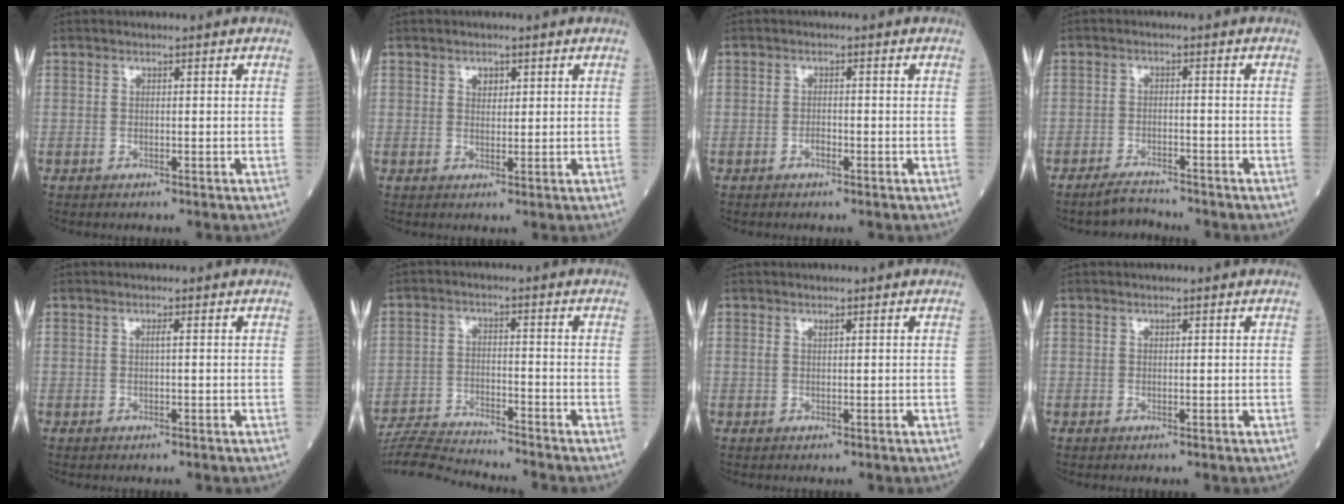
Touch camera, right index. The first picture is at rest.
{"total": 1.7, "force": [0.9, 1.1, 0.9], "torque": [-0.013, 0.000, 0.015]}
{"total": 1.1, "force": [-0.6, 0.4, 0.7], "torque": [-0.012, 0.003, -0.012]}
{"total": 2.7, "force": [-2.7, 0.1, 0.0], "torque": [-0.005, -0.013, -0.046]}
{"total": 0.6, "force": [0.1, -0.1, 0.5], "torque": [-0.009, 0.000, 0.002]}
{"total": 11.1, "force": [-10.7, -0.9, 2.6], "torque": [-0.039, -0.008, -0.187]}
{"total": 0.6, "force": [0.4, 0.1, 0.4], "torque": [-0.013, 0.004, 0.008]}
{"total": 0.0}